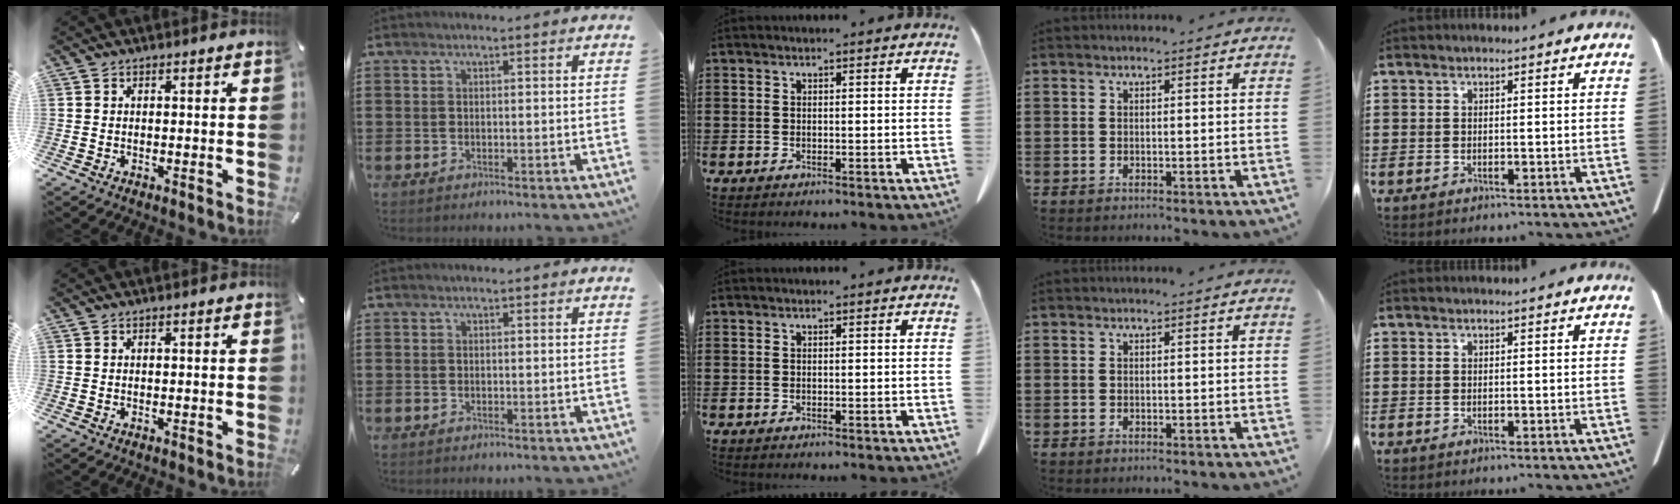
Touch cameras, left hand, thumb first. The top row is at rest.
{}